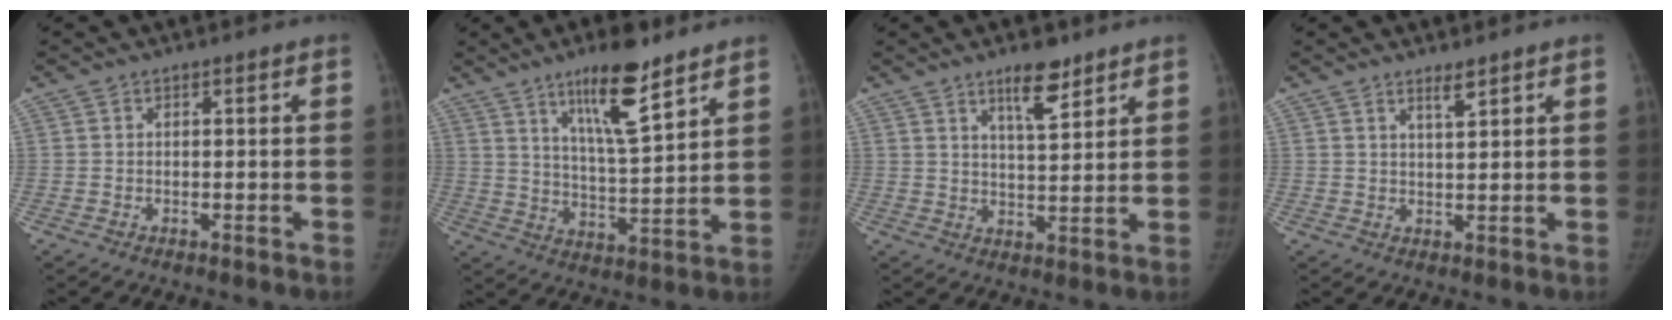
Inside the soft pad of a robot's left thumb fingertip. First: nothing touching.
{"total": 12.9, "force": [8.4, 2.7, 9.5], "torque": [-0.147, -0.054, 0.145]}
{"total": 7.0, "force": [4.9, 2.1, 4.6], "torque": [-0.061, -0.036, 0.081]}
{"total": 2.6, "force": [2.0, 0.4, 1.6], "torque": [-0.025, -0.018, 0.038]}